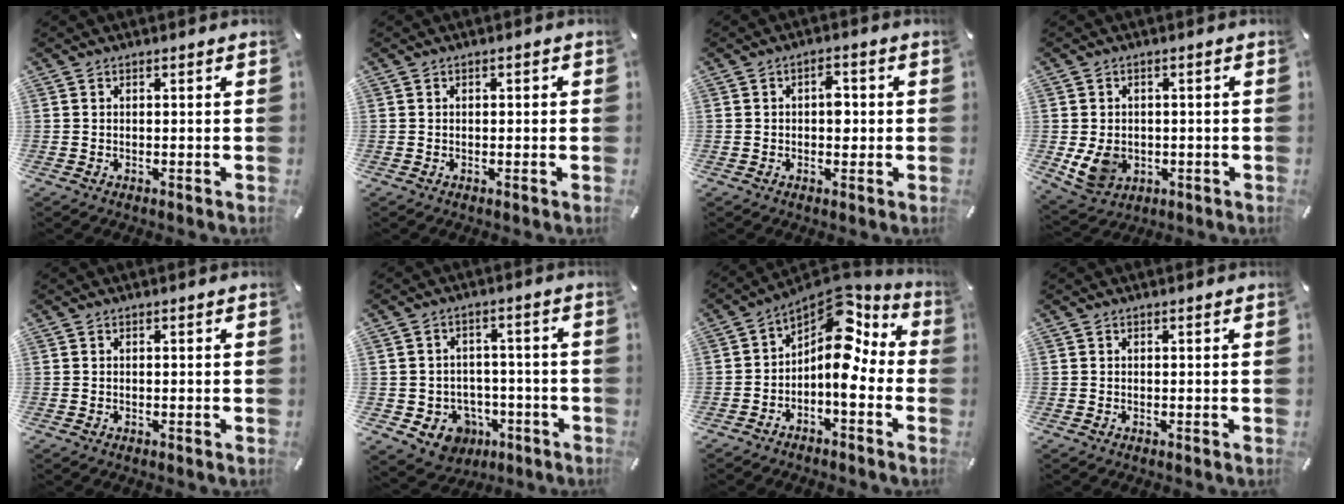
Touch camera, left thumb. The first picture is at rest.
{"total": 0.8, "force": [-0.2, 0.6, 0.4], "torque": [-0.008, 0.003, -0.005]}
{"total": 3.8, "force": [0.0, 2.4, 3.0], "torque": [-0.026, -0.002, -0.009]}
{"total": 7.5, "force": [-0.9, 6.4, 3.8], "torque": [-0.086, 0.005, -0.016]}
{"total": 0.0}
{"total": 7.6, "force": [-3.0, 6.7, 2.2], "torque": [-0.028, 0.023, -0.048]}
{"total": 11.7, "force": [2.8, 6.4, 9.3], "torque": [-0.138, -0.041, 0.042]}
{"total": 0.0}